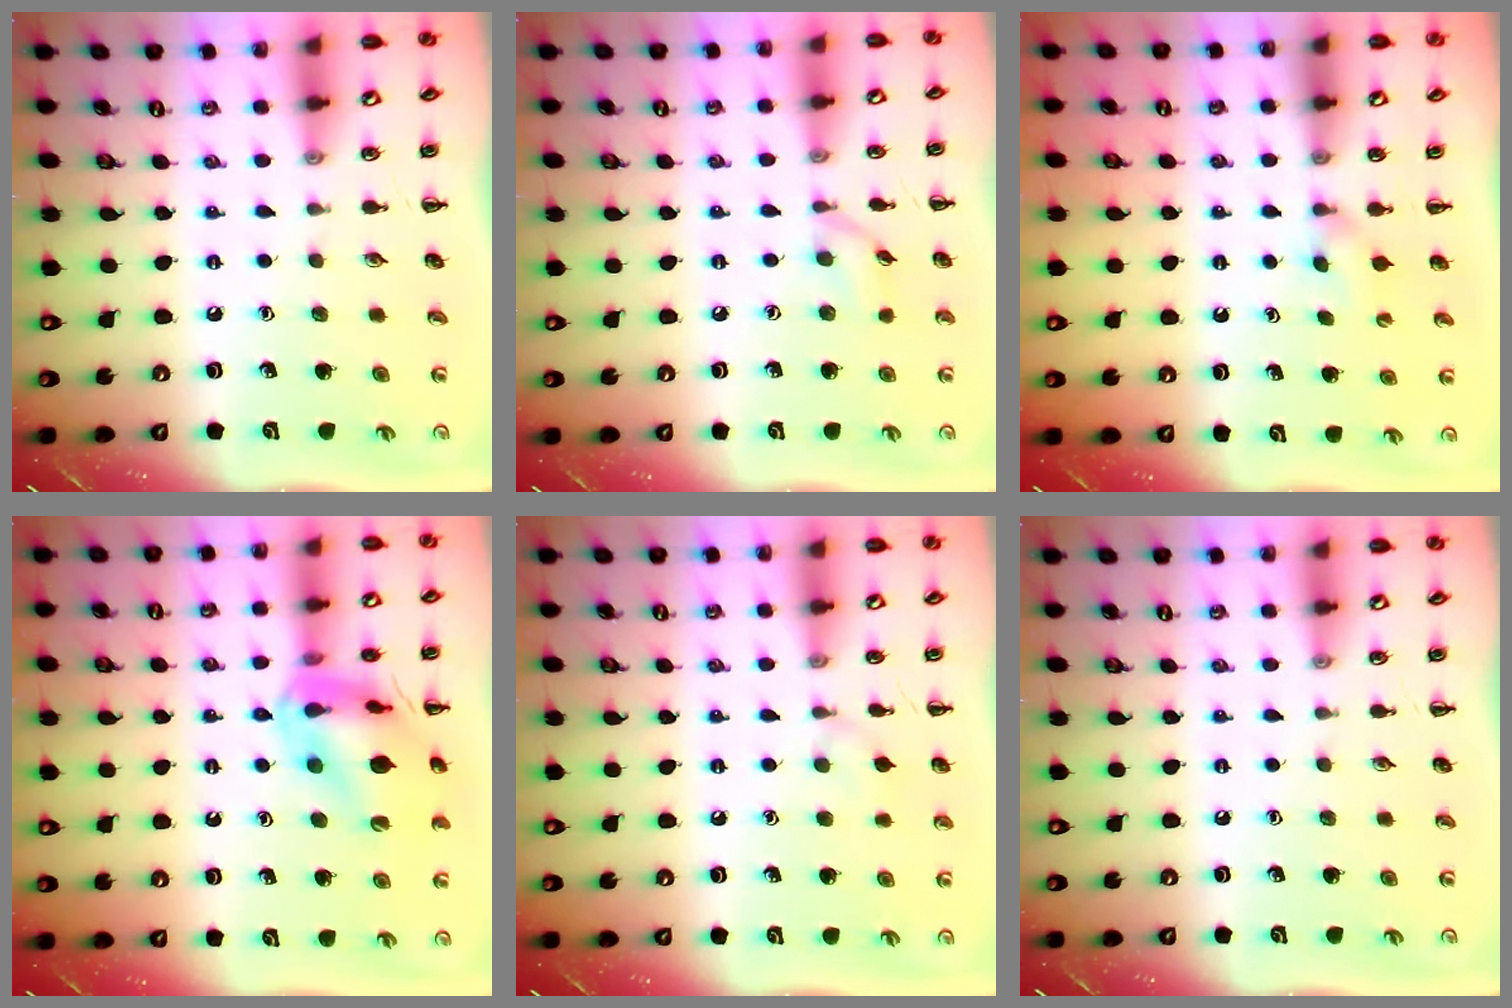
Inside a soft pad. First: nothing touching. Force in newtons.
{"total": 6.8, "press": 6.7, "slide": 0.7}
{"total": 2.4, "press": 2.2, "slide": 1.0}
{"total": 16.5, "press": 16.4, "slide": 2.1}
{"total": 5.6, "press": 5.3, "slide": 1.7}
{"total": 0.0}